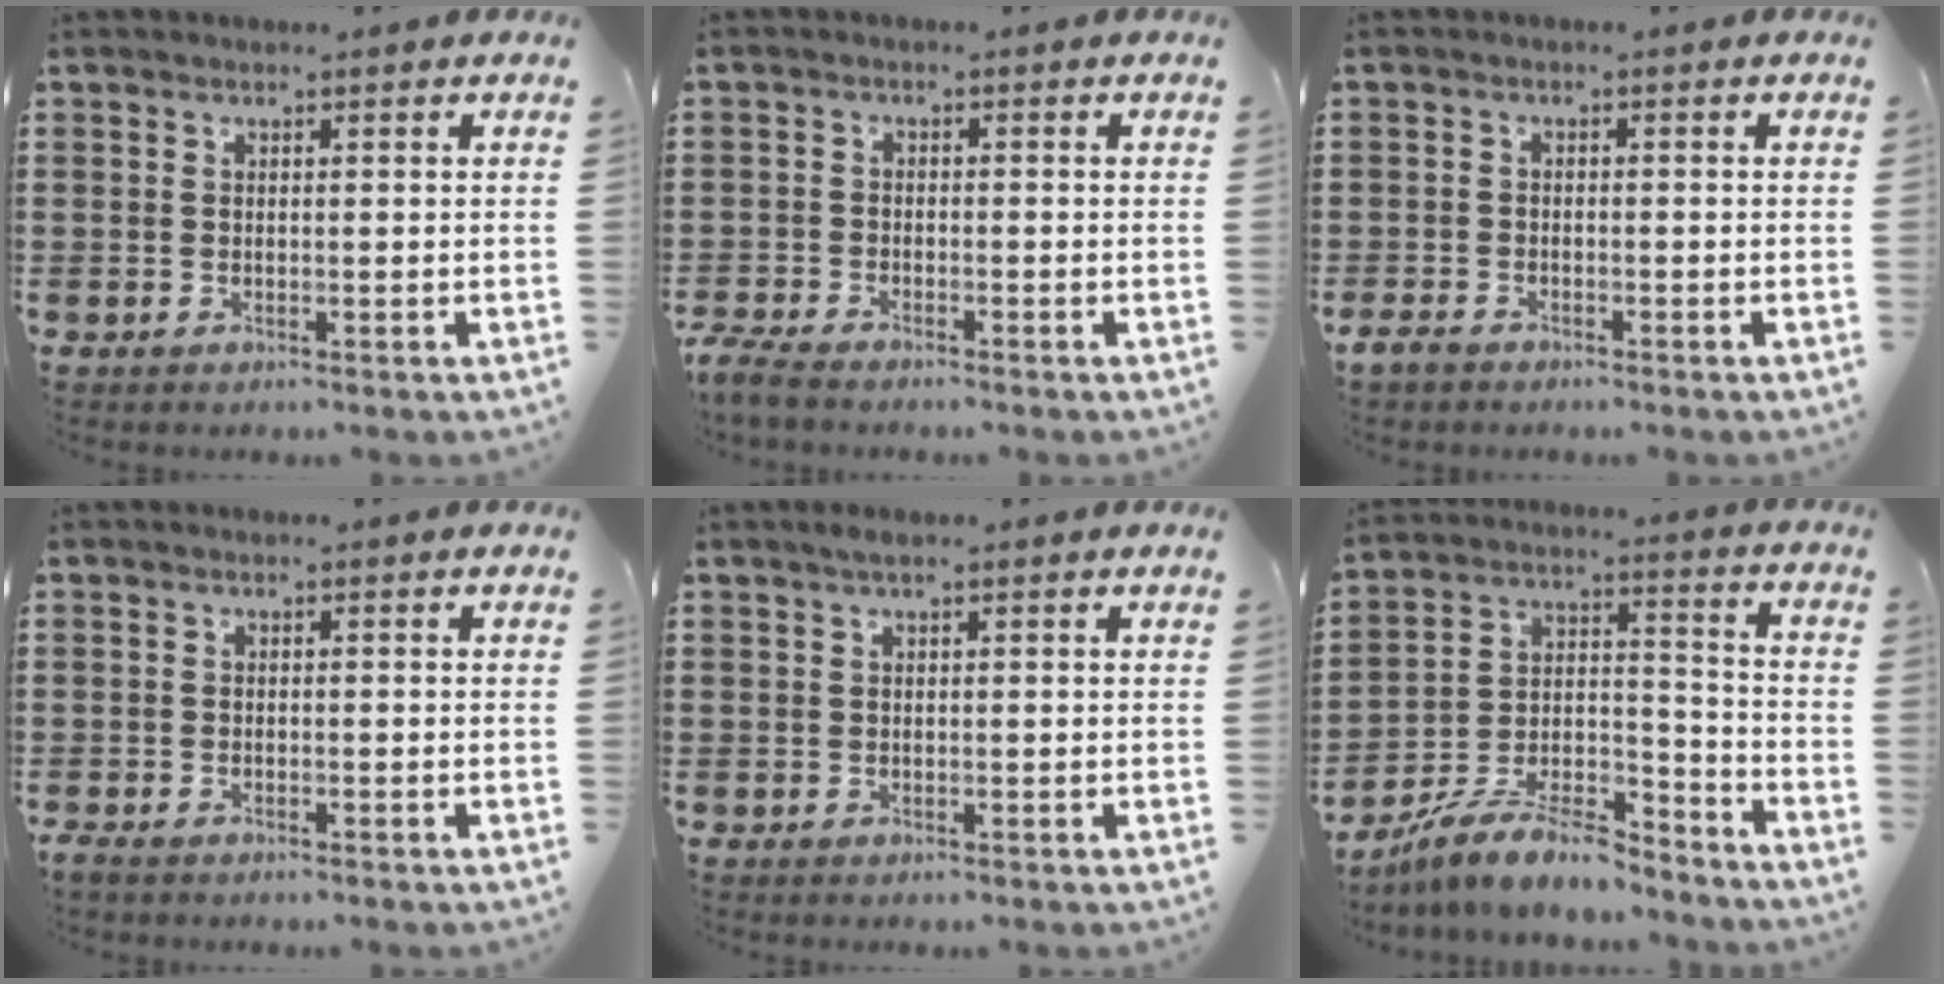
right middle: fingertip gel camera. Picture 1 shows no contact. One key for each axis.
{"total": 2.8, "fx": -2.6, "fy": 0.3, "fz": 1.0, "tx": -0.037, "ty": -0.004, "tz": -0.060}
{"total": 1.9, "fx": -1.5, "fy": 0.8, "fz": 0.8, "tx": -0.031, "ty": -0.001, "tz": -0.036}
{"total": 1.1, "fx": -1.0, "fy": 0.4, "fz": 0.4, "tx": -0.017, "ty": -0.003, "tz": -0.023}
{"total": 0.7, "fx": 0.2, "fy": 0.1, "fz": 0.7, "tx": -0.013, "ty": 0.003, "tz": 0.003}
{"total": 9.6, "fx": -8.5, "fy": 2.2, "fz": 4.0, "tx": -0.066, "ty": 0.023, "tz": -0.164}